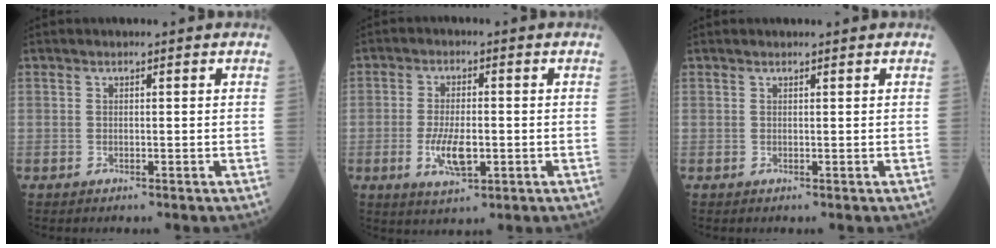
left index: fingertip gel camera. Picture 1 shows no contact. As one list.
[{"total": 5.8, "force": [-1.5, 2.1, 5.2], "torque": [-0.107, -0.007, -0.024]}, {"total": 1.1, "force": [1.1, 0.0, 0.1], "torque": [-0.003, 0.007, 0.015]}]